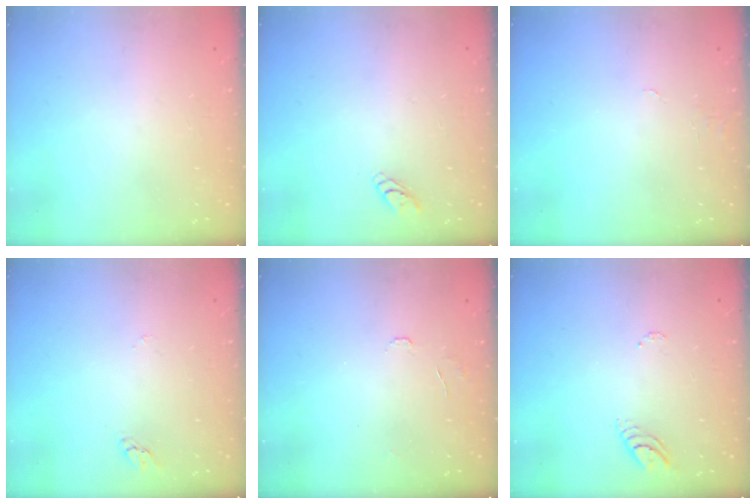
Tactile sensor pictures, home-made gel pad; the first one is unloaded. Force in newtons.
{"total": 2.8, "press": 2.8, "slide": 0.3}
{"total": 4.3, "press": 4.3, "slide": 0.3}
{"total": 2.2, "press": 2.2, "slide": 0.2}
{"total": 4.3, "press": 4.3, "slide": 0.4}
{"total": 3.7, "press": 3.6, "slide": 0.4}